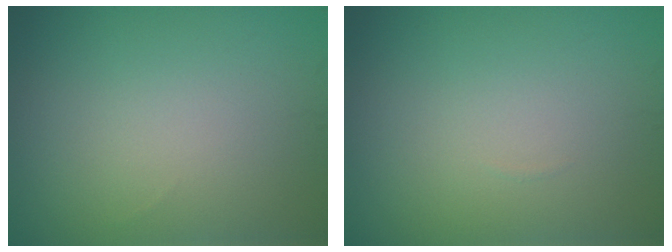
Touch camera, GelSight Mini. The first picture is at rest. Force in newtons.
{"total": 0.0}